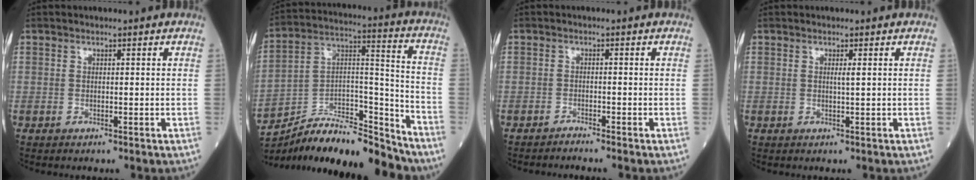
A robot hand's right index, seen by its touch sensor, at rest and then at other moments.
{"total": 19.5, "force": [-17.5, 4.3, 7.7], "torque": [-0.136, 0.033, -0.297]}
{"total": 1.3, "force": [-1.2, -0.4, 0.0], "torque": [0.000, -0.001, -0.022]}
{"total": 0.8, "force": [0.2, -0.2, 0.7], "torque": [-0.016, -0.001, 0.004]}